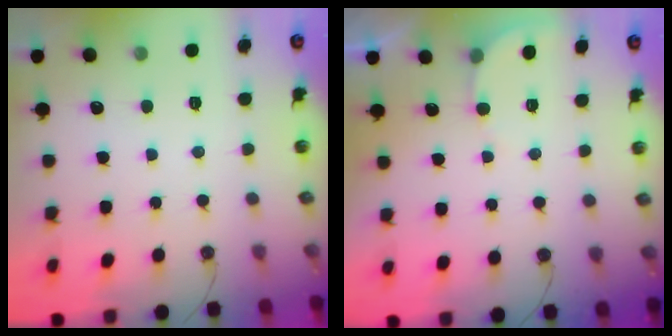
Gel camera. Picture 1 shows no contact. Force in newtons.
{"total": 2.9, "press": 2.9, "slide": 0.3}